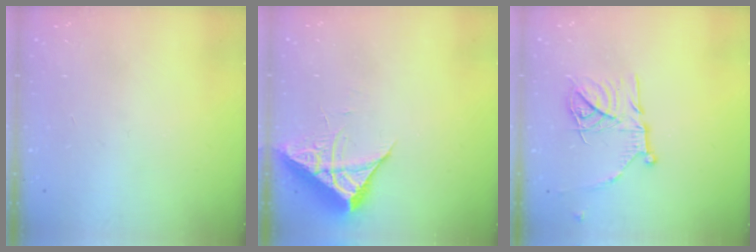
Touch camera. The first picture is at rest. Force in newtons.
{"total": 6.6, "press": 6.6, "slide": 0.3}
{"total": 17.1, "press": 17.0, "slide": 1.5}